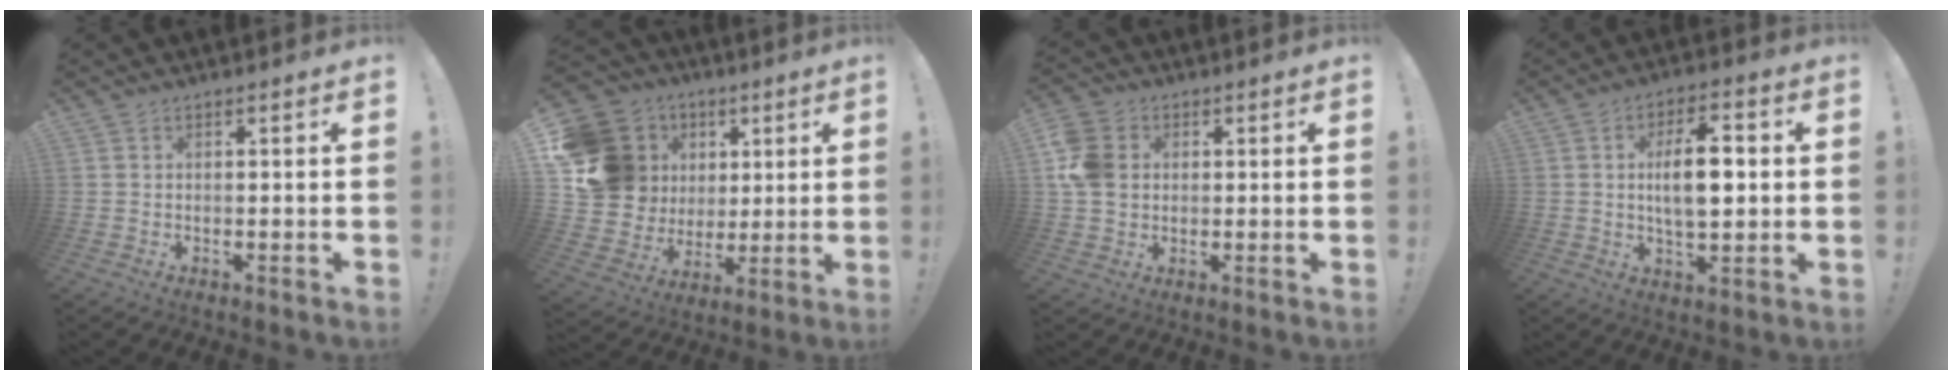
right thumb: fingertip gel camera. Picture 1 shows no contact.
{"total": 20.9, "force": [6.2, 18.0, 8.8], "torque": [-0.154, -0.018, 0.162]}
{"total": 10.7, "force": [1.4, 8.8, 6.0], "torque": [-0.121, 0.009, 0.032]}
{"total": 11.2, "force": [1.1, 5.2, 9.9], "torque": [-0.167, -0.003, 0.012]}